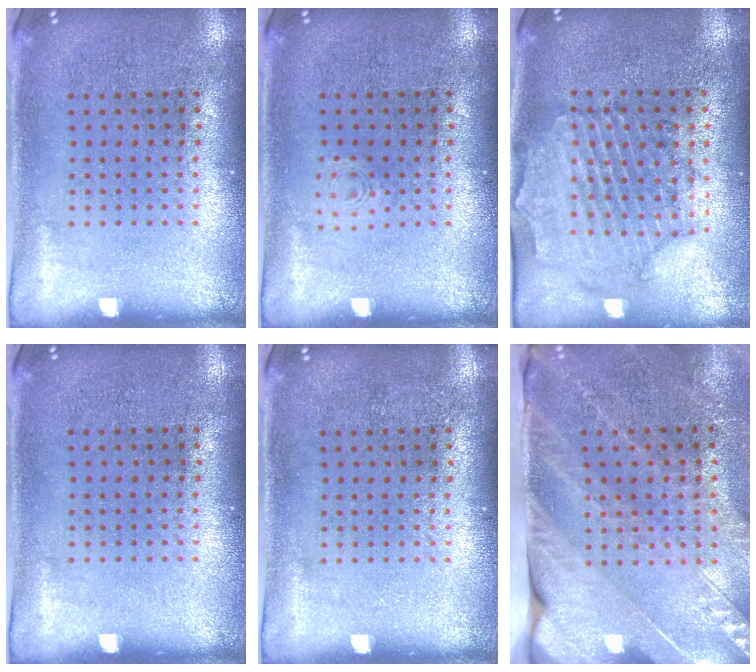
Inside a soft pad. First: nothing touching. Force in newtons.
{"total": 0.8, "press": 0.8, "slide": 0.2}
{"total": 0.7, "press": 0.6, "slide": 0.4}
{"total": 0.0}
{"total": 0.0}
{"total": 3.7, "press": 3.1, "slide": 1.9}